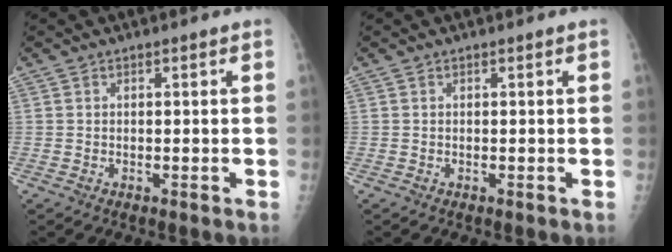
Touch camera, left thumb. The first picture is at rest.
{"total": 0.0}